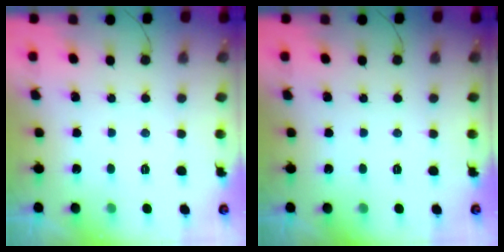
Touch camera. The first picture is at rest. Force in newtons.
{"total": 0.0}